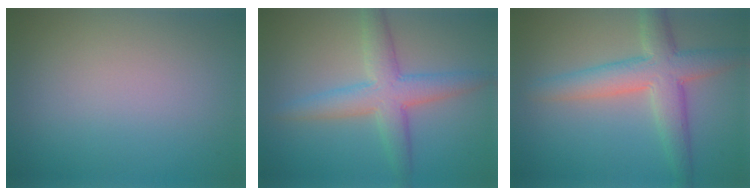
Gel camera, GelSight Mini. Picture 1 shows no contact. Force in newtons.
{"total": 5.1, "press": 5.1, "slide": 0.2}
{"total": 5.8, "press": 5.8, "slide": 0.3}